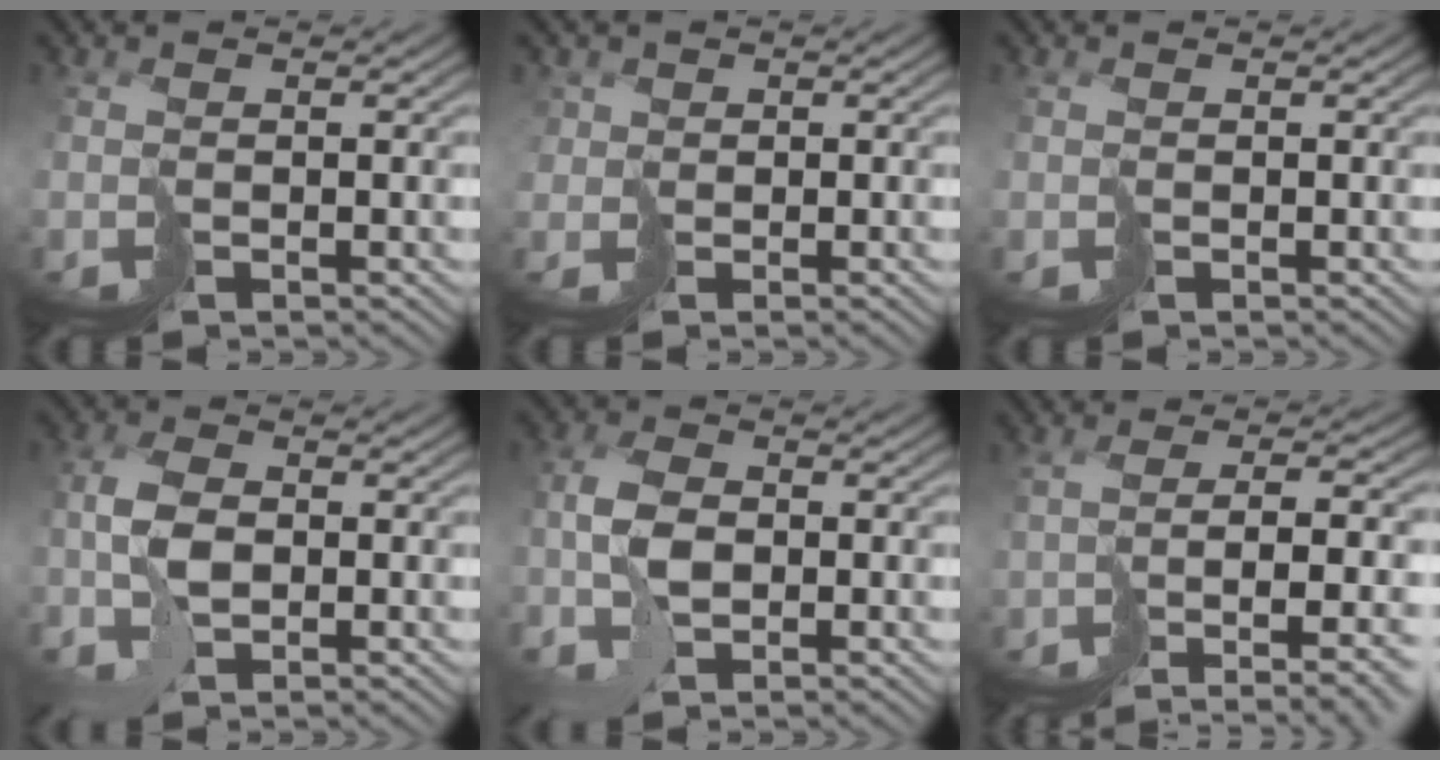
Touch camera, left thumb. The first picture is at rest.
{"total": 1.9, "force": [0.5, 1.9, 0.0], "torque": [-0.007, 0.003, -0.002]}
{"total": 0.0}
{"total": 4.7, "force": [-0.9, 2.4, 3.9], "torque": [-0.088, 0.007, -0.025]}
{"total": 4.7, "force": [-1.1, 2.6, 3.8], "torque": [-0.085, 0.006, -0.030]}
{"total": 10.2, "force": [-4.9, 2.8, 8.5], "torque": [-0.135, -0.023, -0.050]}